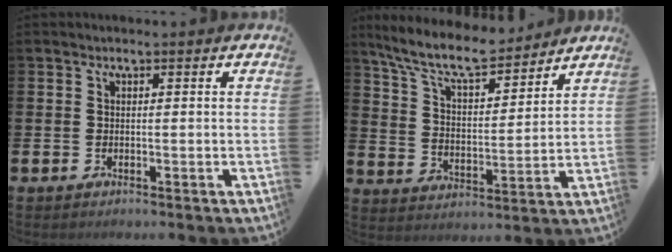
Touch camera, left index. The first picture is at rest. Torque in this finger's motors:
{"motor_torque": [0.09, -0.28, 0.10, 0.16]}